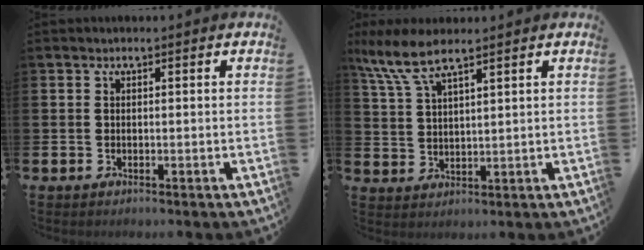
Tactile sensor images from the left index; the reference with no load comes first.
{"total": 6.9, "force": [5.6, 1.4, 3.8], "torque": [-0.097, -0.009, 0.102]}